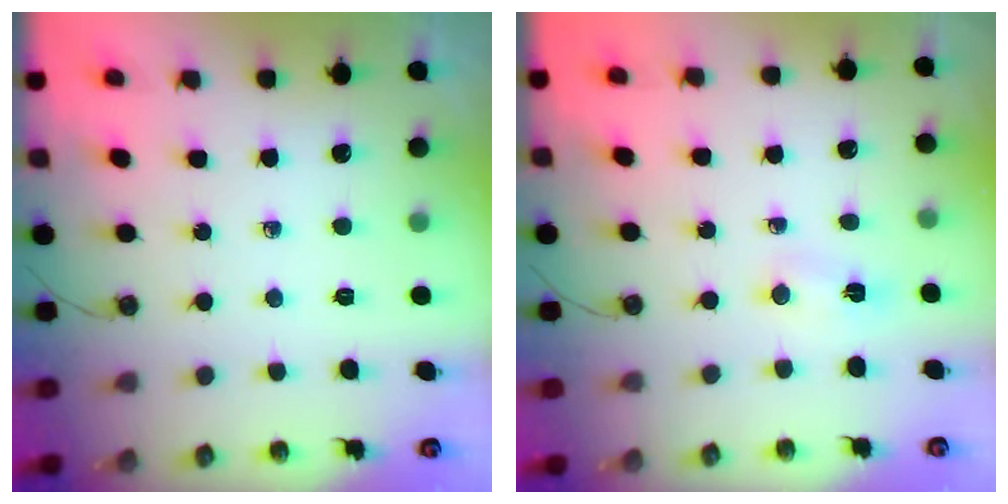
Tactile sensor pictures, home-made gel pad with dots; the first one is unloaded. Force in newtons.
{"total": 16.8, "press": 4.4, "slide": 16.2}